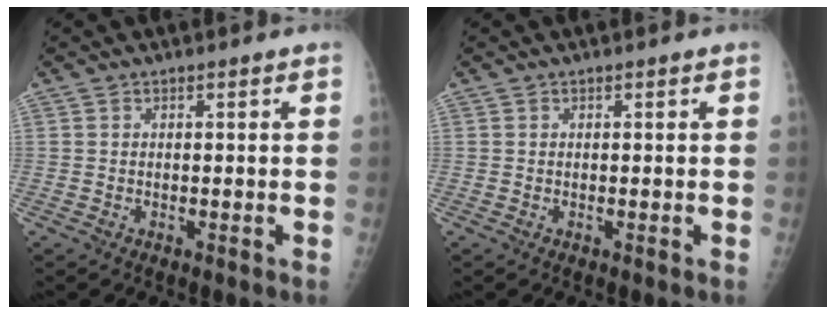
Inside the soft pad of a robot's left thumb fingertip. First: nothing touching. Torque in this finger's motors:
{"motor_torque": [0.00, 0.00, -0.01, -0.01, 0.00]}